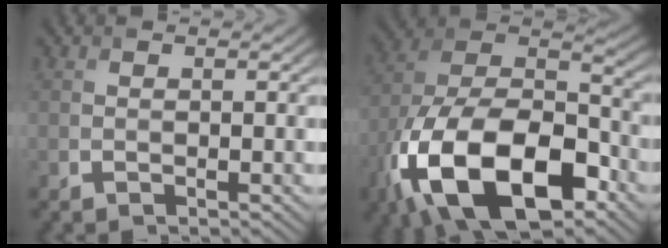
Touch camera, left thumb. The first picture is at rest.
{"total": 20.6, "force": [-10.2, 10.6, 14.4], "torque": [-0.306, -0.036, -0.171]}